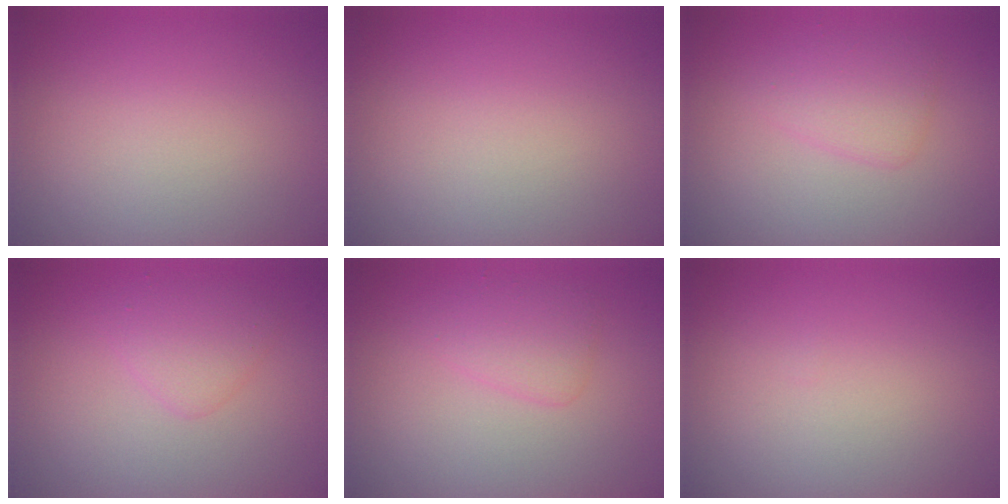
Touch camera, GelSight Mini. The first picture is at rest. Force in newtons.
{"total": 0.0}
{"total": 2.1, "press": 2.1, "slide": 0.0}
{"total": 1.8, "press": 1.8, "slide": 0.1}
{"total": 1.8, "press": 1.8, "slide": 0.1}
{"total": 0.0}